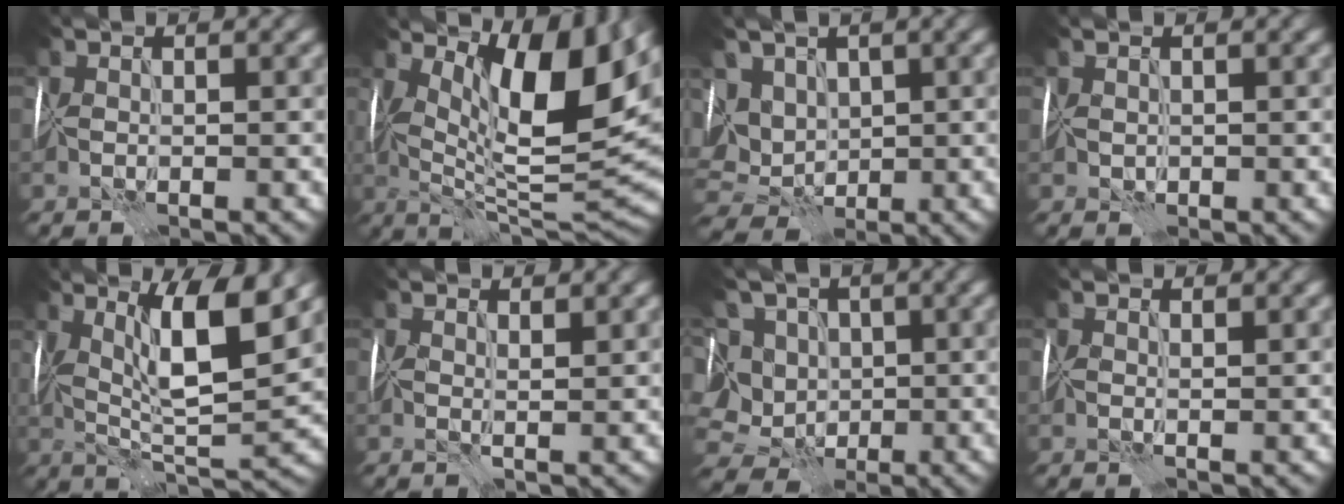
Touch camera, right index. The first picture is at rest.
{"total": 12.6, "force": [4.3, 4.2, 11.1], "torque": [-0.175, -0.003, 0.075]}
{"total": 6.6, "force": [1.4, 5.5, 3.3], "torque": [-0.071, 0.016, 0.020]}
{"total": 0.6, "force": [0.0, 0.6, 0.0], "torque": [-0.008, 0.003, 0.002]}
{"total": 9.7, "force": [3.3, 2.5, 8.8], "torque": [-0.150, -0.001, 0.057]}
{"total": 1.6, "force": [1.1, 0.3, 1.1], "torque": [-0.016, -0.001, 0.019]}
{"total": 10.0, "force": [1.4, 8.5, 5.1], "torque": [-0.101, 0.024, -0.006]}
{"total": 1.0, "force": [0.8, 0.1, 0.7], "torque": [-0.007, 0.003, 0.009]}